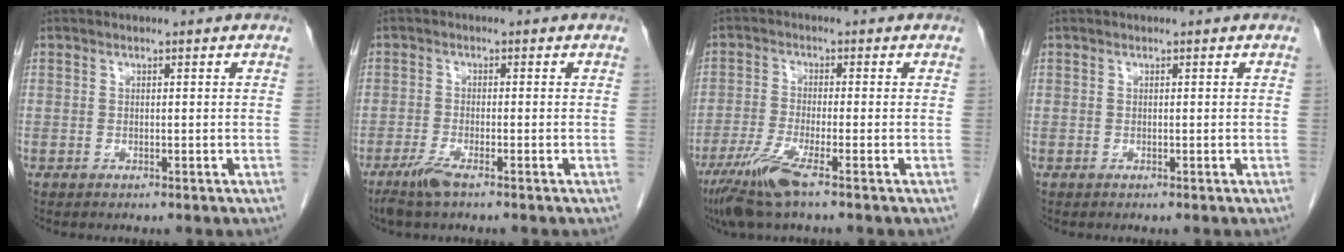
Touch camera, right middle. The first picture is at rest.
{"total": 2.9, "force": [-2.2, 0.2, 1.9], "torque": [-0.047, -0.005, -0.046]}
{"total": 6.9, "force": [-4.4, 0.1, 5.4], "torque": [-0.111, -0.021, -0.085]}
{"total": 0.0}